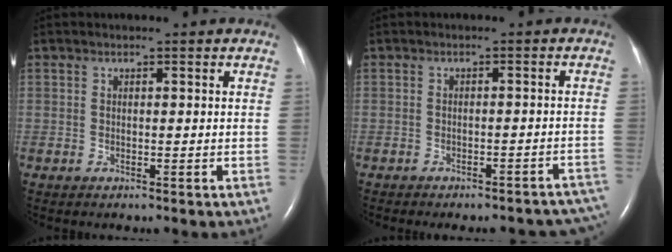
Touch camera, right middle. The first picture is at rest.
{"total": 13.1, "force": [-11.9, 3.5, 4.4], "torque": [-0.036, 0.017, -0.118]}